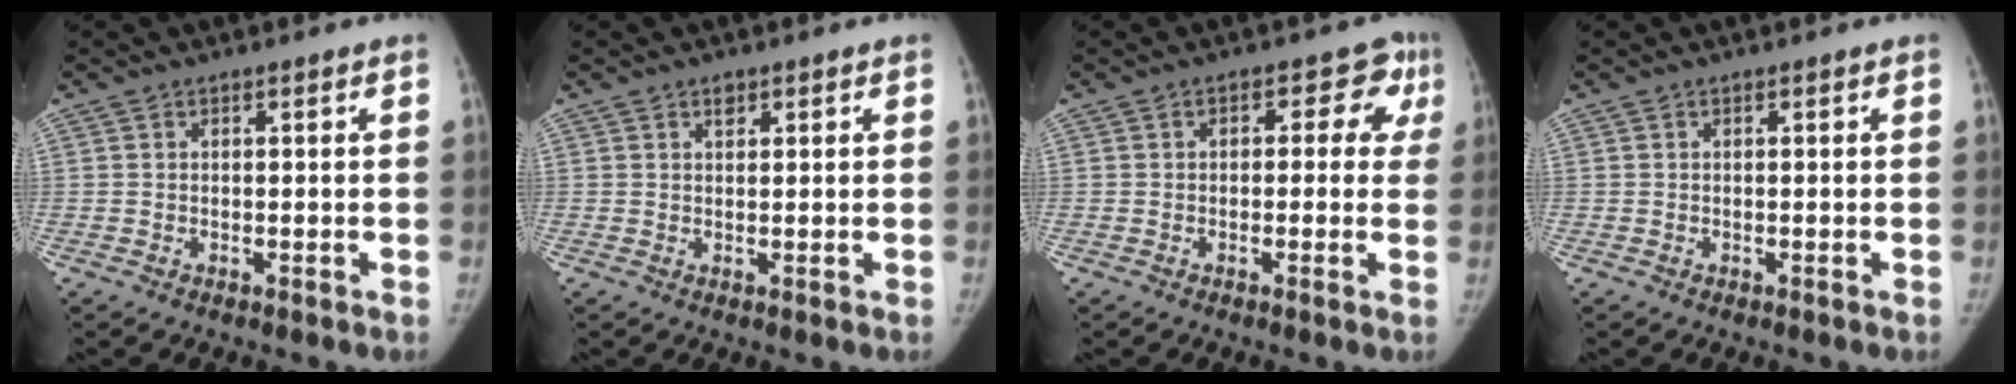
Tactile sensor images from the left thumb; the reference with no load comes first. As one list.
[{"total": 1.4, "force": [0.9, 0.9, 0.6], "torque": [-0.001, -0.003, 0.011]}, {"total": 6.4, "force": [1.2, 4.4, 4.4], "torque": [0.000, 0.012, -0.001]}, {"total": 0.0}]